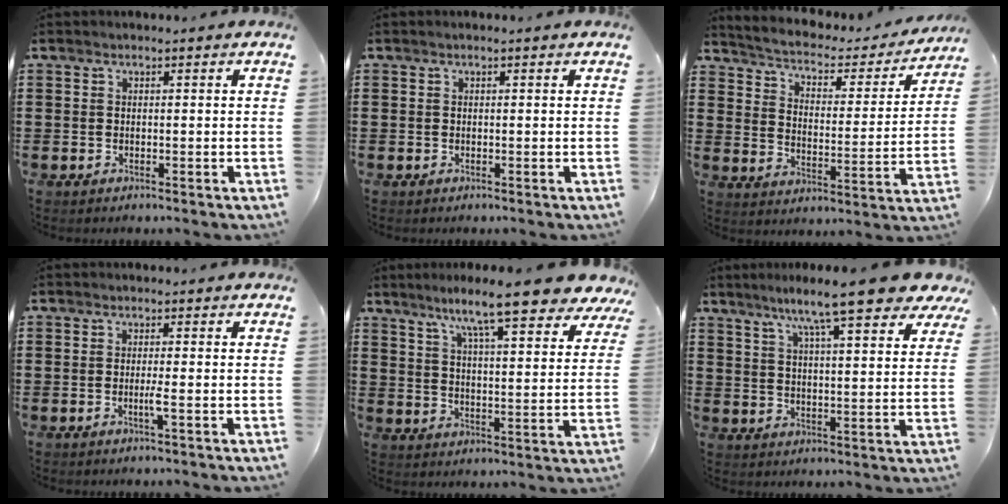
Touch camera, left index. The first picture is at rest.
{"total": 0.0}
{"total": 2.7, "force": [2.3, 0.8, 1.1], "torque": [-0.039, -0.024, 0.029]}
{"total": 1.8, "force": [-0.4, -0.4, 1.7], "torque": [-0.030, -0.005, -0.009]}
{"total": 11.1, "force": [9.1, 0.1, 6.4], "torque": [-0.127, -0.047, 0.149]}
{"total": 11.2, "force": [8.9, 0.5, 6.9], "torque": [-0.135, -0.036, 0.146]}